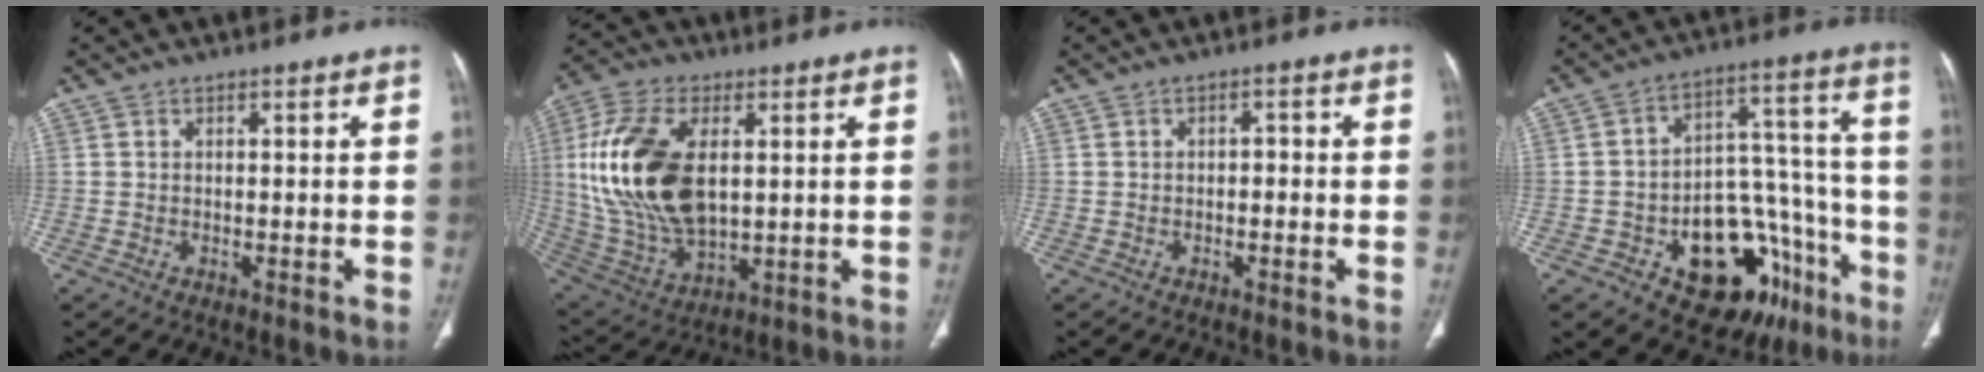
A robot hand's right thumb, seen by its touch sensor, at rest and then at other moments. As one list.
[{"total": 21.1, "force": [2.9, 11.8, 17.2], "torque": [-0.358, -0.011, 0.064]}, {"total": 1.5, "force": [-0.3, 1.0, 1.1], "torque": [-0.011, 0.007, -0.009]}, {"total": 22.3, "force": [-10.9, 12.9, 14.5], "torque": [-0.132, 0.101, -0.144]}]